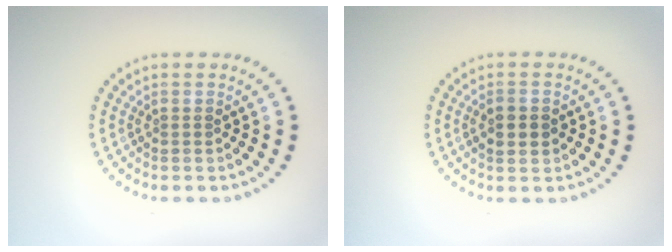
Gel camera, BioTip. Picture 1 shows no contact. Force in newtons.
{"total": 2.6, "press": 2.5, "slide": 0.1}